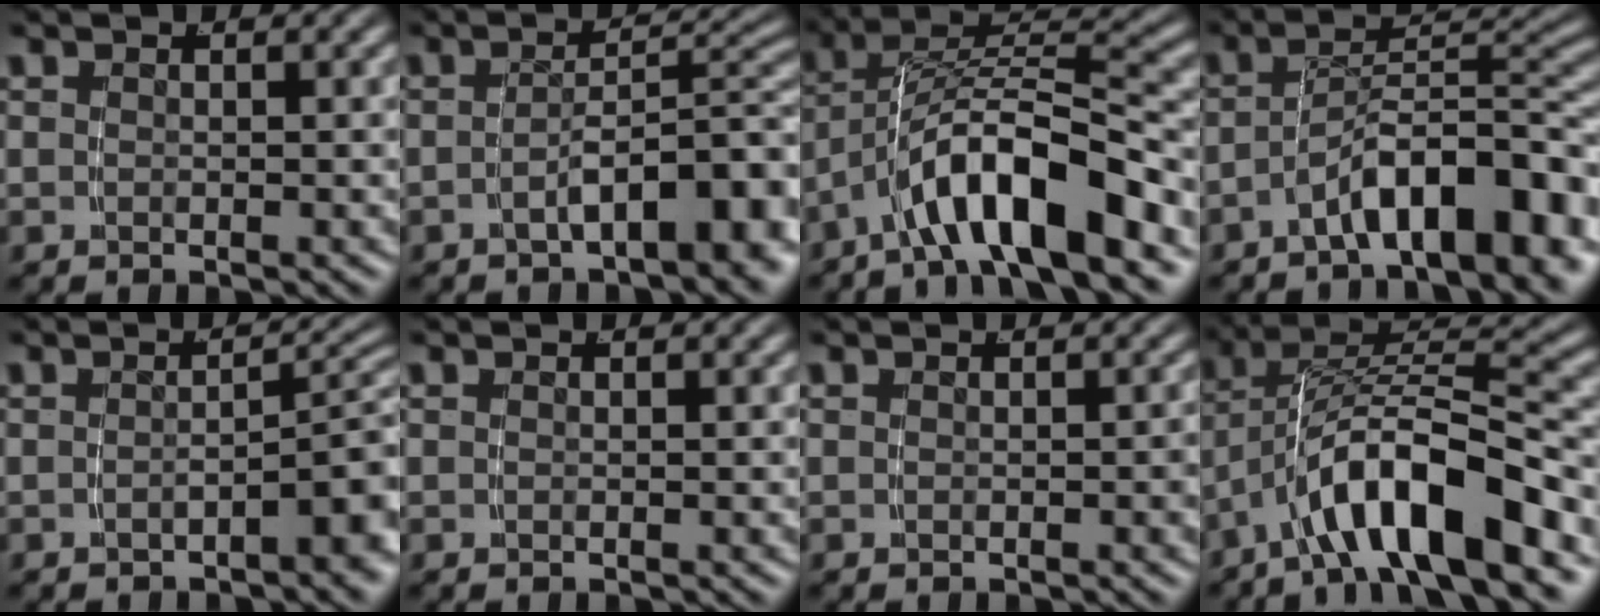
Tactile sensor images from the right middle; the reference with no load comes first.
{"total": 7.1, "force": [-4.5, 2.0, 5.1], "torque": [-0.051, 0.001, -0.066]}
{"total": 7.7, "force": [-2.8, 3.6, 6.3], "torque": [-0.112, -0.001, -0.042]}
{"total": 8.6, "force": [-5.0, 2.7, 6.5], "torque": [-0.080, 0.006, -0.075]}
{"total": 4.3, "force": [-2.0, 1.3, 3.6], "torque": [-0.026, 0.007, -0.034]}
{"total": 0.0}
{"total": 0.6, "force": [-0.2, 0.1, 0.5], "torque": [-0.004, 0.002, -0.005]}
{"total": 8.5, "force": [-2.5, 4.2, 6.9], "torque": [-0.128, -0.004, -0.037]}